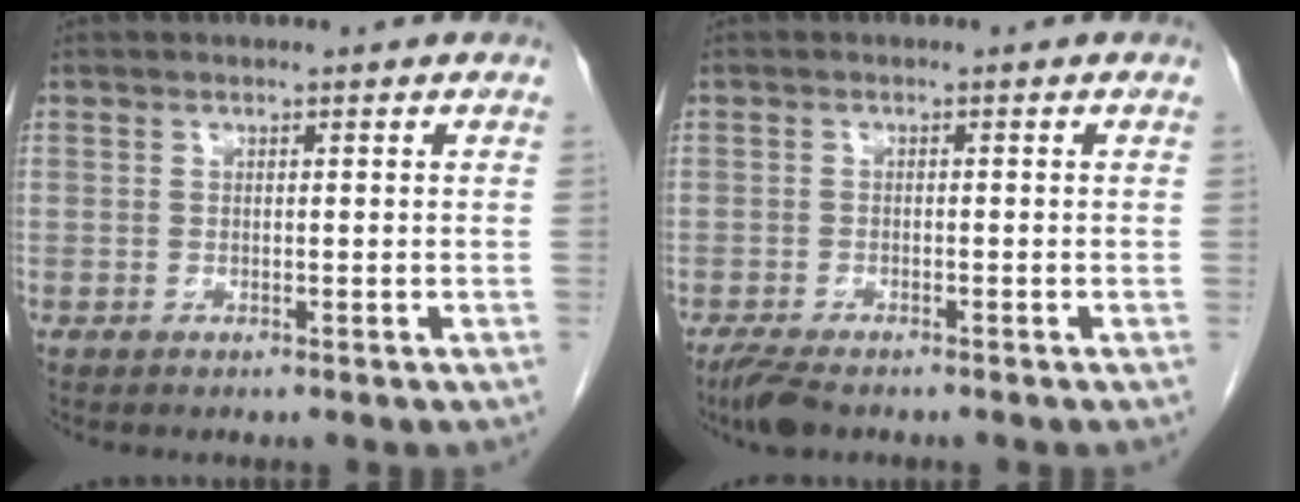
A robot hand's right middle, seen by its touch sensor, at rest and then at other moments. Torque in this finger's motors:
{"motor_torque": [0.42, -0.23, 0.03, 0.03]}